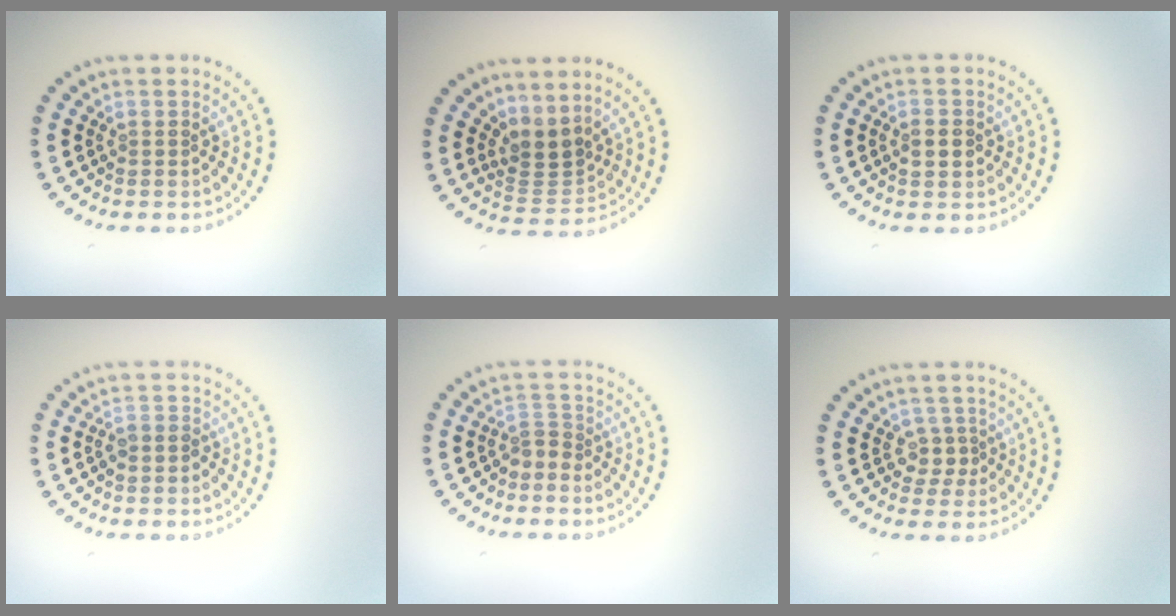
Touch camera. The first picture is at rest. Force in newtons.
{"total": 2.8, "press": 1.9, "slide": 2.1}
{"total": 2.1, "press": 2.1, "slide": 0.0}
{"total": 1.5, "press": 1.3, "slide": 0.8}
{"total": 1.7, "press": 1.2, "slide": 1.2}
{"total": 1.7, "press": 1.3, "slide": 1.2}